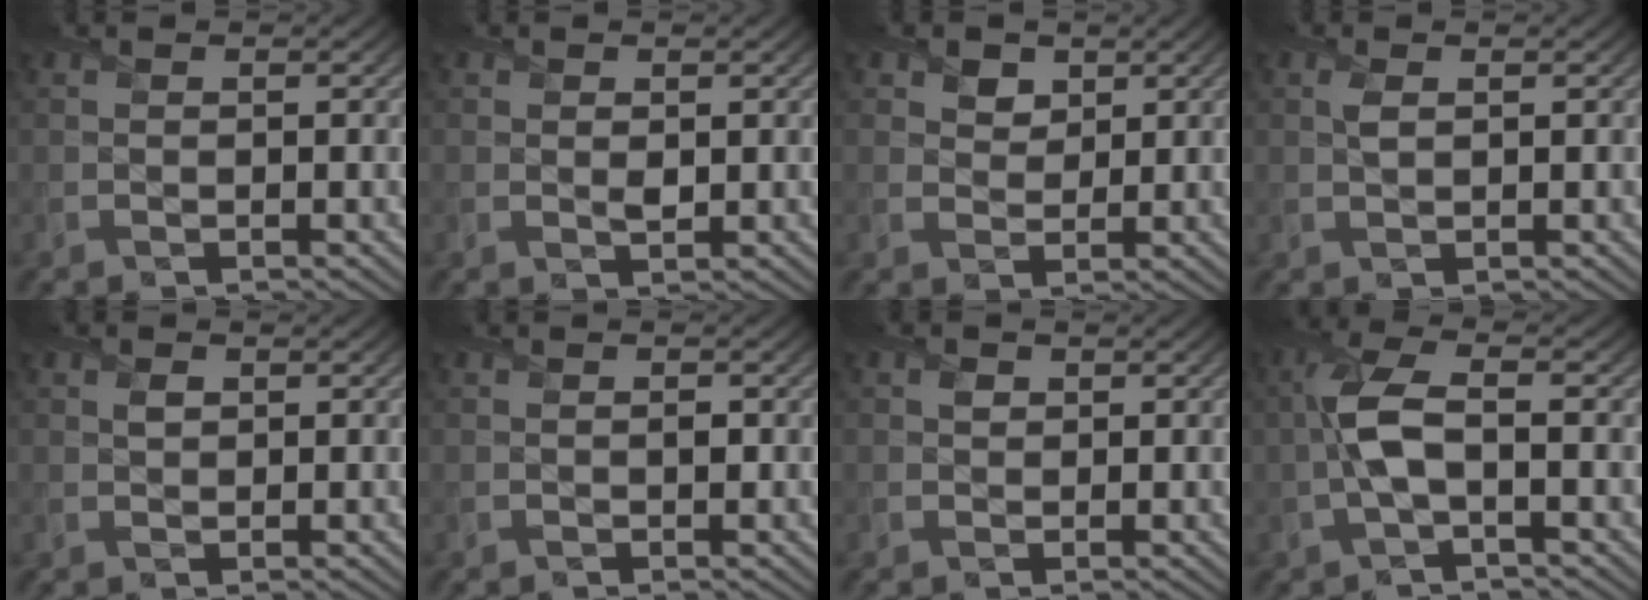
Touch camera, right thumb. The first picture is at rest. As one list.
[{"total": 1.3, "force": [0.3, 0.9, 0.8], "torque": [-0.017, -0.008, 0.006]}, {"total": 3.3, "force": [1.7, 2.4, 1.3], "torque": [-0.033, -0.009, 0.024]}, {"total": 1.4, "force": [0.5, 0.7, 1.0], "torque": [-0.028, 0.001, 0.009]}, {"total": 1.2, "force": [0.5, 1.0, 0.6], "torque": [-0.012, -0.004, 0.007]}, {"total": 0.7, "force": [-0.1, 0.5, 0.4], "torque": [-0.003, -0.006, -0.005]}, {"total": 1.3, "force": [0.4, 1.1, 0.4], "torque": [-0.008, -0.006, 0.003]}, {"total": 5.5, "force": [-0.6, 1.9, 5.2], "torque": [-0.124, 0.008, -0.022]}]